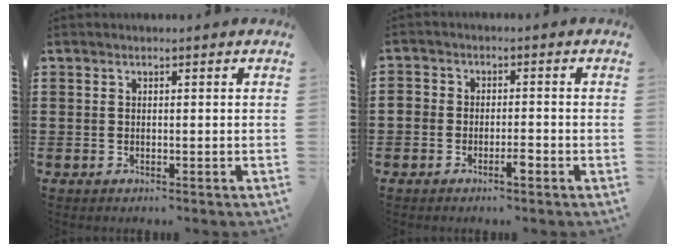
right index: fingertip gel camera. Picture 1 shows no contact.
{"total": 2.5, "force": [-1.8, 1.2, 1.2], "torque": [-0.025, 0.006, -0.035]}